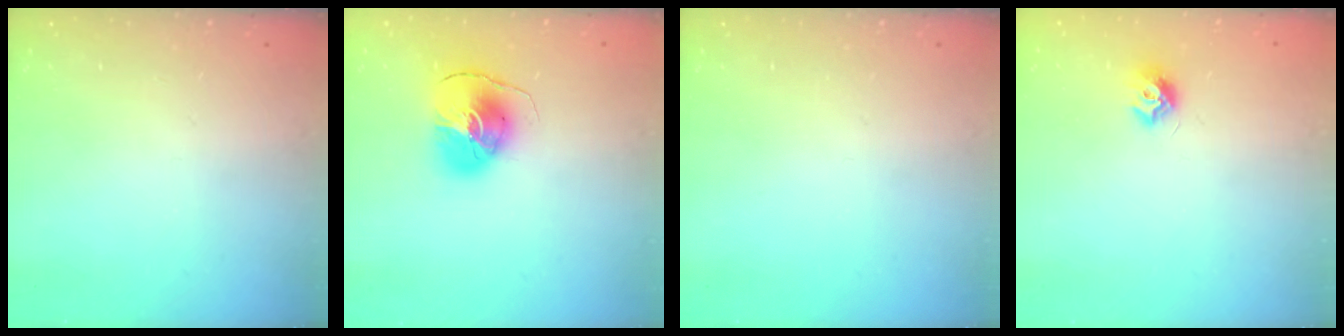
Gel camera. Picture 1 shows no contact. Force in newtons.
{"total": 10.5, "press": 10.5, "slide": 1.3}
{"total": 0.0}
{"total": 7.3, "press": 7.3, "slide": 0.3}